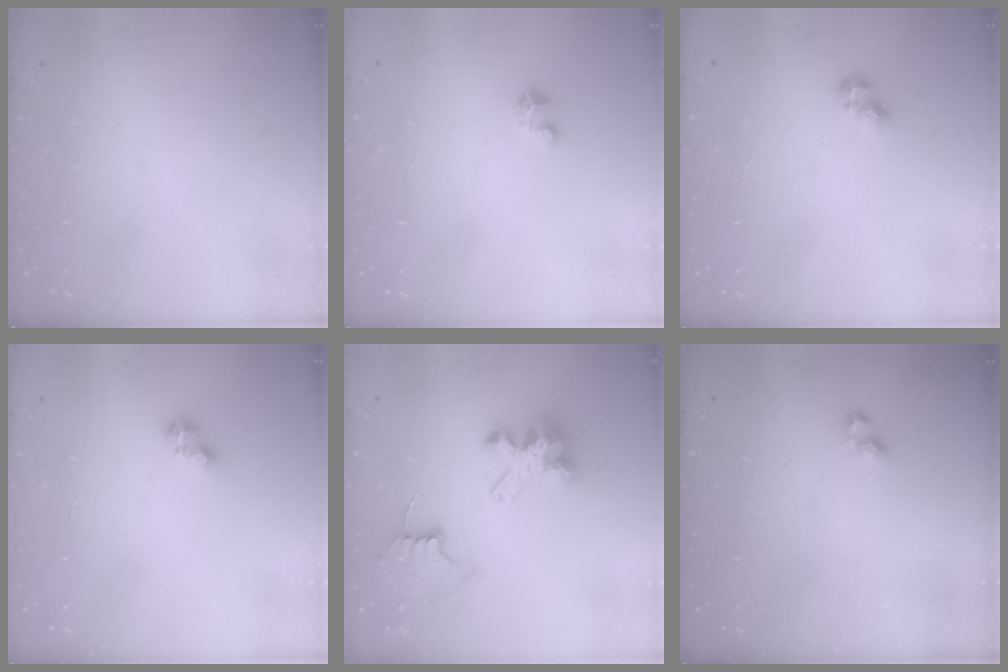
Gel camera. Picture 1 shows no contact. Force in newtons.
{"total": 2.1, "press": 2.1, "slide": 0.1}
{"total": 4.8, "press": 4.8, "slide": 0.6}
{"total": 4.0, "press": 3.9, "slide": 0.6}
{"total": 7.9, "press": 7.8, "slide": 0.6}
{"total": 2.9, "press": 2.9, "slide": 0.6}